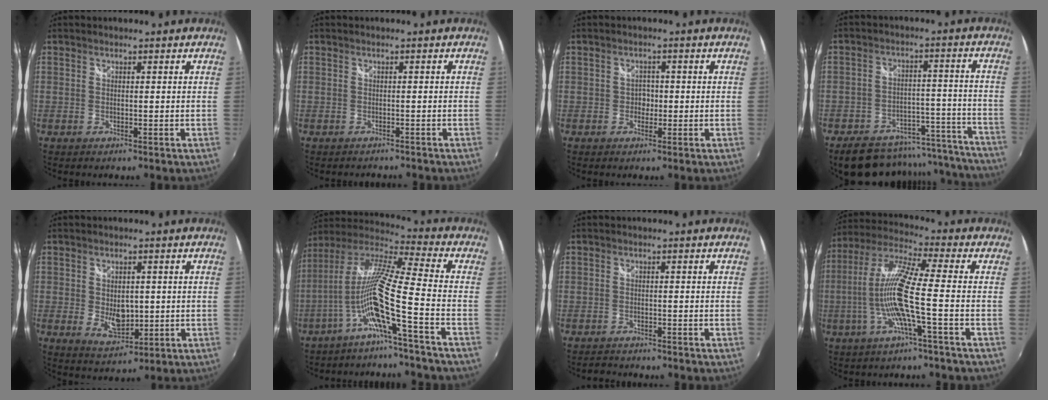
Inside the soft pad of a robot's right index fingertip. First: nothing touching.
{"total": 2.4, "force": [-2.3, 0.3, 0.6], "torque": [-0.016, -0.014, -0.030]}
{"total": 1.7, "force": [-0.6, 1.5, 0.4], "torque": [-0.006, 0.002, -0.010]}
{"total": 21.5, "force": [-18.7, 8.6, 6.3], "torque": [-0.110, 0.062, -0.225]}
{"total": 5.9, "force": [-0.1, 4.0, 4.4], "torque": [-0.072, -0.007, 0.008]}
{"total": 12.9, "force": [-6.2, -1.7, 11.2], "torque": [-0.186, -0.014, -0.116]}
{"total": 2.5, "force": [-2.5, 0.3, 0.3], "torque": [-0.016, -0.007, -0.041]}
{"total": 11.9, "force": [-3.0, -0.3, 11.5], "torque": [-0.219, 0.002, -0.055]}